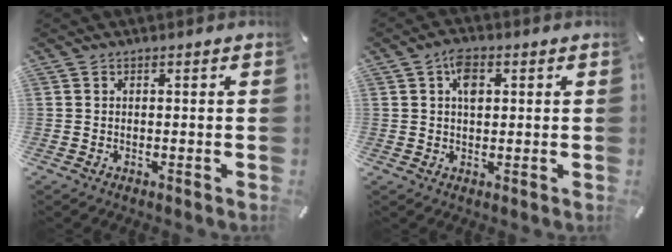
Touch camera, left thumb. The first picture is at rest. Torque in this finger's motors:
{"motor_torque": [0.80, 0.98, 0.28, -0.53, 0.22]}